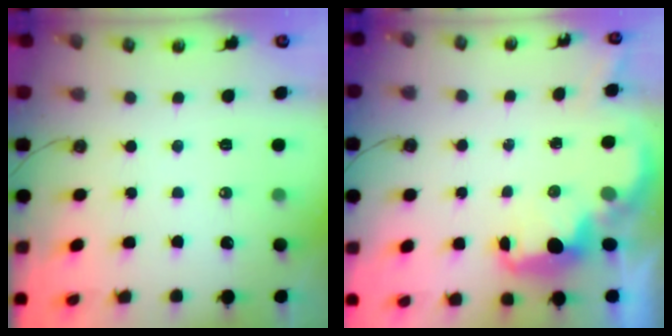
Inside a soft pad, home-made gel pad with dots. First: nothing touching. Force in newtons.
{"total": 2.6, "press": 2.6, "slide": 0.4}